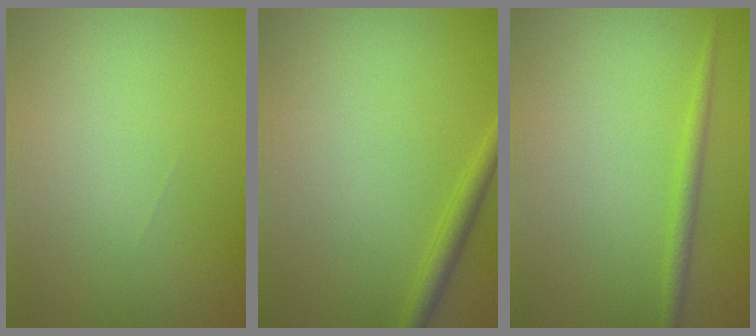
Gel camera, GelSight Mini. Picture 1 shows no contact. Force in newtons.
{"total": 1.6, "press": 1.6, "slide": 0.1}
{"total": 1.4, "press": 1.4, "slide": 0.1}